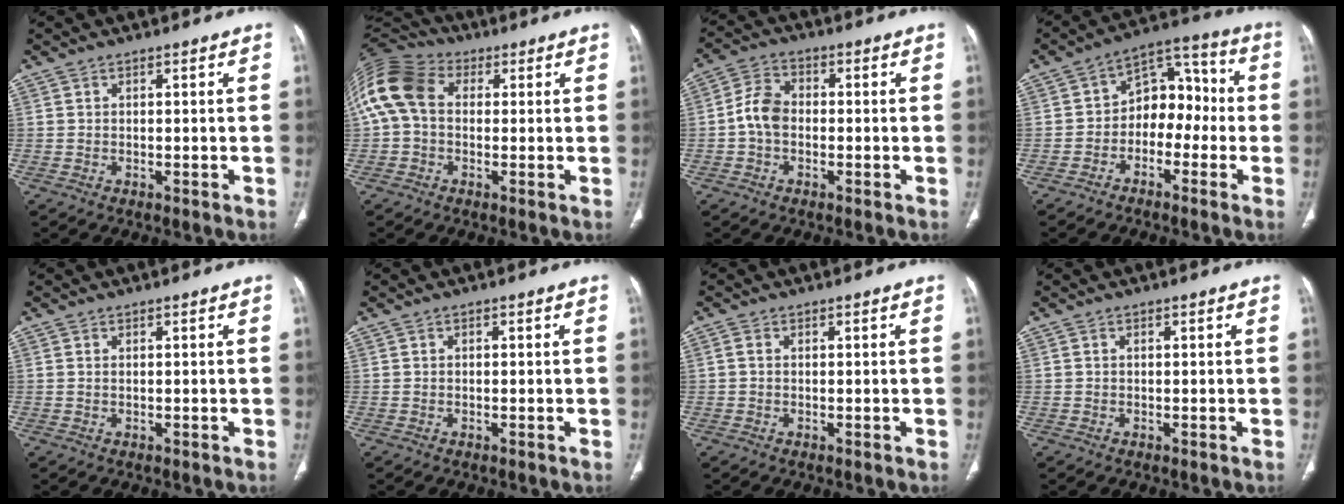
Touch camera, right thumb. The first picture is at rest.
{"total": 14.3, "force": [1.9, 10.6, 9.5], "torque": [-0.210, 0.041, 0.027]}
{"total": 5.9, "force": [-0.9, 4.2, 4.0], "torque": [-0.070, 0.018, -0.027]}
{"total": 10.4, "force": [-2.0, 7.4, 7.1], "torque": [-0.060, 0.048, -0.048]}
{"total": 0.0}
{"total": 0.0}
{"total": 0.9, "force": [0.0, 0.7, 0.5], "torque": [-0.011, 0.002, -0.002]}
{"total": 0.0}